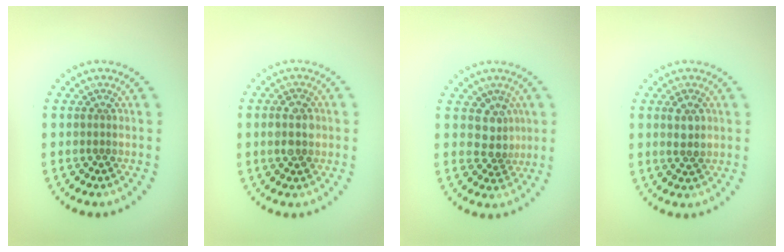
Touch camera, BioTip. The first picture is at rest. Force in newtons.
{"total": 2.8, "press": 2.8, "slide": 0.2}
{"total": 2.6, "press": 2.0, "slide": 1.6}
{"total": 1.9, "press": 1.9, "slide": 0.5}